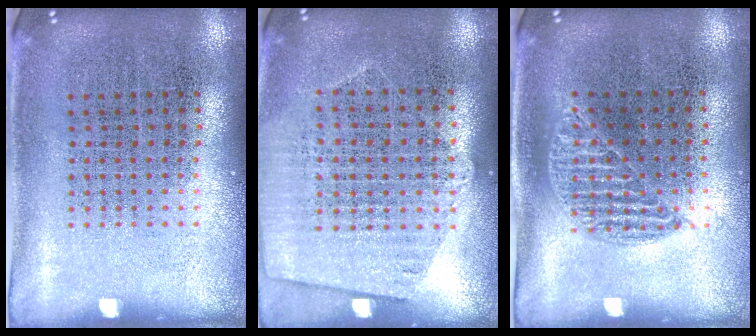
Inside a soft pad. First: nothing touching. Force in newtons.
{"total": 1.1, "press": 1.0, "slide": 0.5}
{"total": 0.9, "press": 0.8, "slide": 0.4}